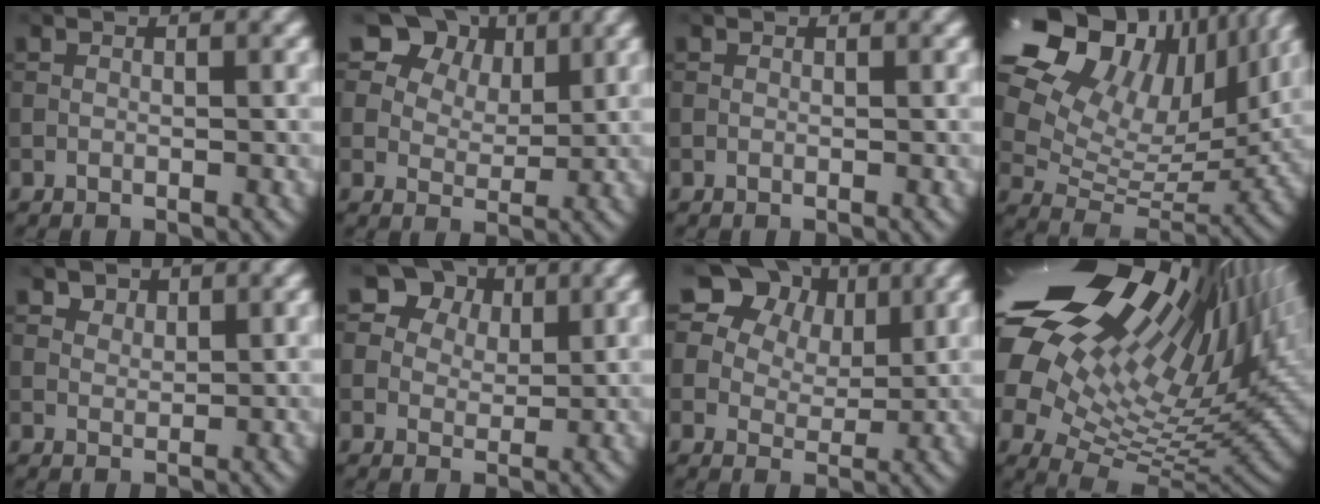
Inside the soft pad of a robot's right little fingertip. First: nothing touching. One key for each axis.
{"total": 10.2, "fx": 6.7, "fy": 6.4, "fz": 4.4, "tx": -0.094, "ty": 0.008, "tz": 0.111}
{"total": 0.0}
{"total": 17.6, "fx": 9.1, "fy": 10.3, "fz": 11.0, "tx": -0.223, "ty": 0.051, "tz": 0.152}
{"total": 1.7, "fx": 1.3, "fy": 1.0, "fz": 0.4, "tx": -0.012, "ty": -0.013, "tz": 0.031}
{"total": 8.4, "fx": 5.0, "fy": 5.7, "fz": 3.4, "tx": -0.073, "ty": 0.011, "tz": 0.071}
{"total": 15.7, "fx": 9.4, "fy": 10.5, "fz": 6.8, "tx": -0.167, "ty": 0.039, "tz": 0.177}
{"total": 22.2, "fx": 9.9, "fy": 10.0, "fz": 17.2, "tx": -0.292, "ty": 0.033, "tz": 0.176}